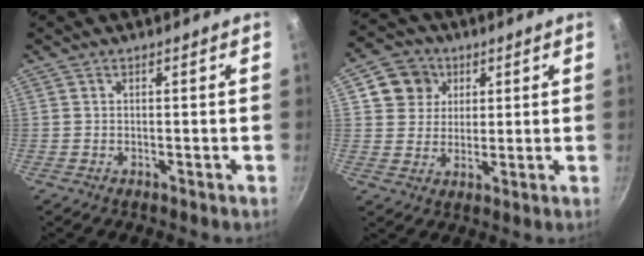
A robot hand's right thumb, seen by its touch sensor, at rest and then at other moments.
{"total": 7.9, "force": [3.0, 7.0, 2.2], "torque": [-0.003, 0.005, 0.046]}